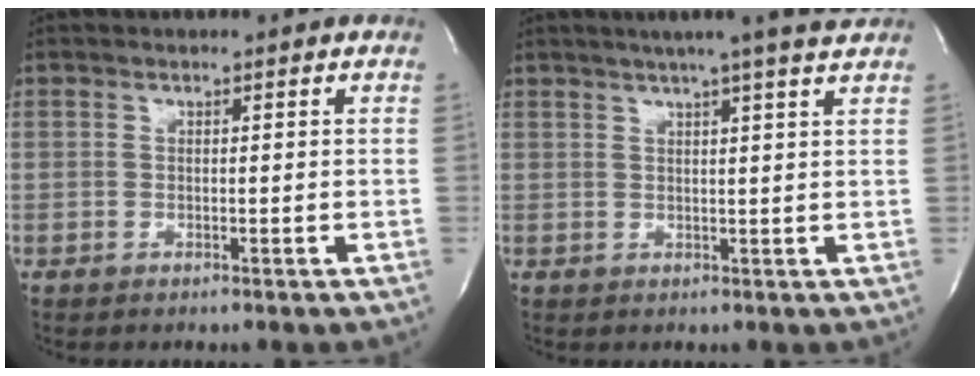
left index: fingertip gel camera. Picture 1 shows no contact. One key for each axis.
{"total": 8.4, "fx": 6.8, "fy": -1.2, "fz": 4.7, "tx": -0.073, "ty": 0.003, "tz": 0.075}